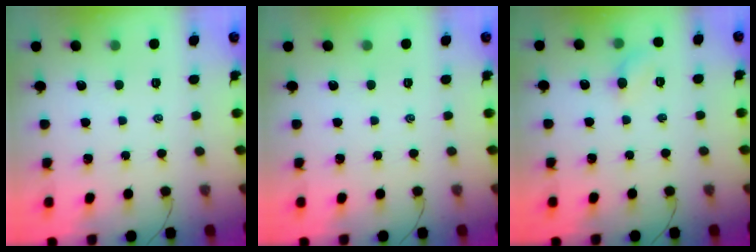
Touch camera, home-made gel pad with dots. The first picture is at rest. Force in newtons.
{"total": 0.0}
{"total": 4.9, "press": 4.7, "slide": 1.1}